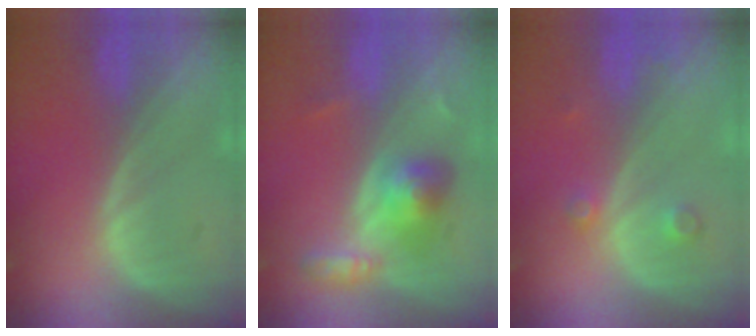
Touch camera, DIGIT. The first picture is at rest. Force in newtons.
{"total": 5.7, "press": 5.4, "slide": 1.6}
{"total": 2.5, "press": 2.1, "slide": 1.3}